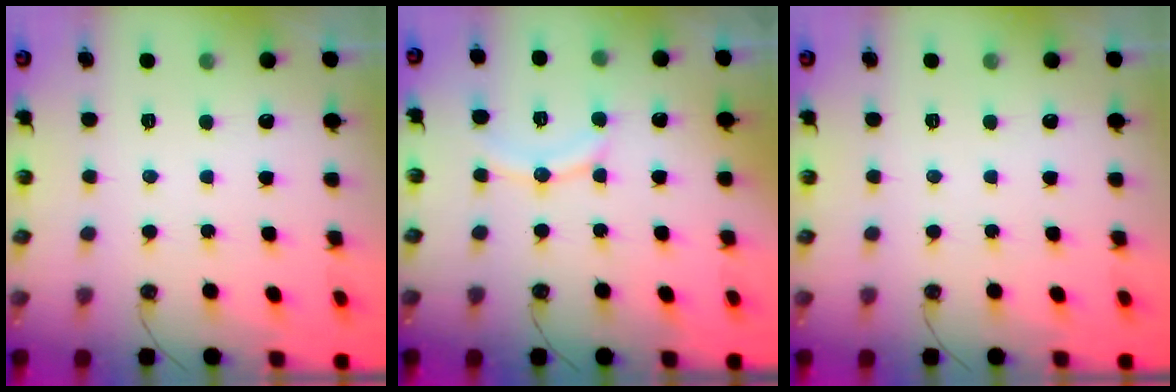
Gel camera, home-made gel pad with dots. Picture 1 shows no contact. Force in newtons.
{"total": 10.7, "press": 10.7, "slide": 1.0}
{"total": 0.0}